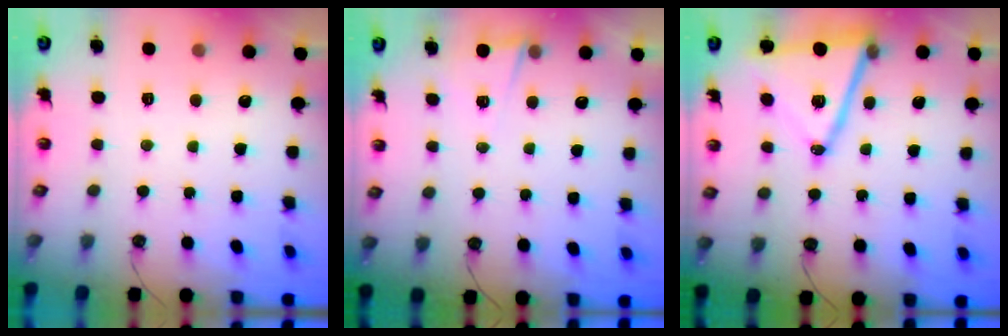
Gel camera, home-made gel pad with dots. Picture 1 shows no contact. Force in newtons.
{"total": 2.8, "press": 2.3, "slide": 1.6}
{"total": 15.4, "press": 14.9, "slide": 3.9}